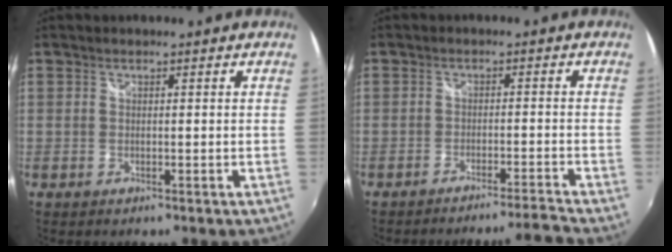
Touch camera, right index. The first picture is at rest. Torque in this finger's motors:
{"motor_torque": [0.05, -0.18, 0.03, 0.00]}